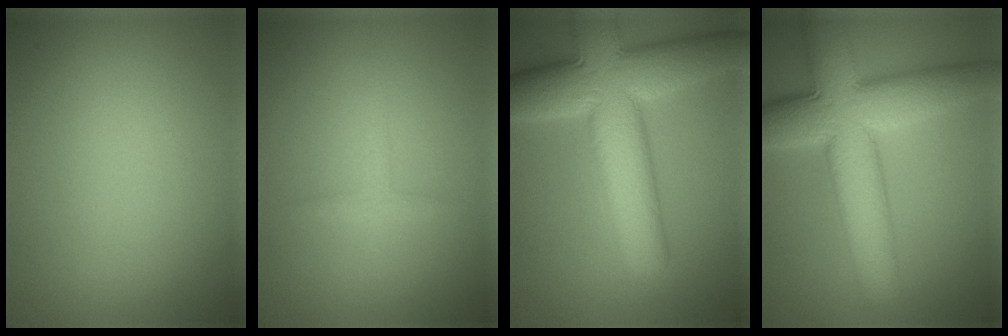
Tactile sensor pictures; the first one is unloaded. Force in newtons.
{"total": 1.3, "press": 1.3, "slide": 0.1}
{"total": 12.4, "press": 12.4, "slide": 0.6}
{"total": 11.2, "press": 11.2, "slide": 0.3}